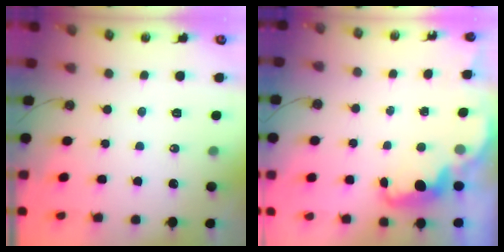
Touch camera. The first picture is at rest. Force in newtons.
{"total": 2.5, "press": 2.4, "slide": 0.7}